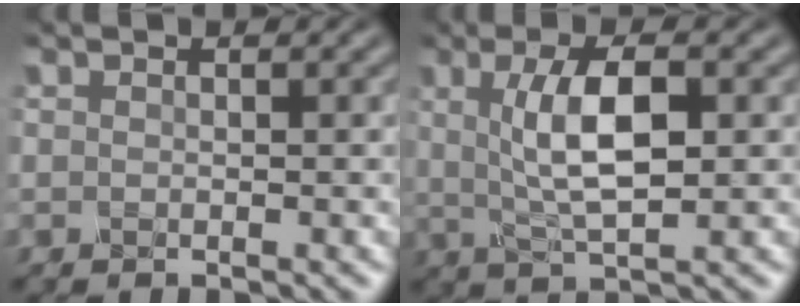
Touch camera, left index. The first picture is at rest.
{"total": 6.1, "force": [1.0, 1.9, 5.7], "torque": [-0.102, 0.007, 0.018]}